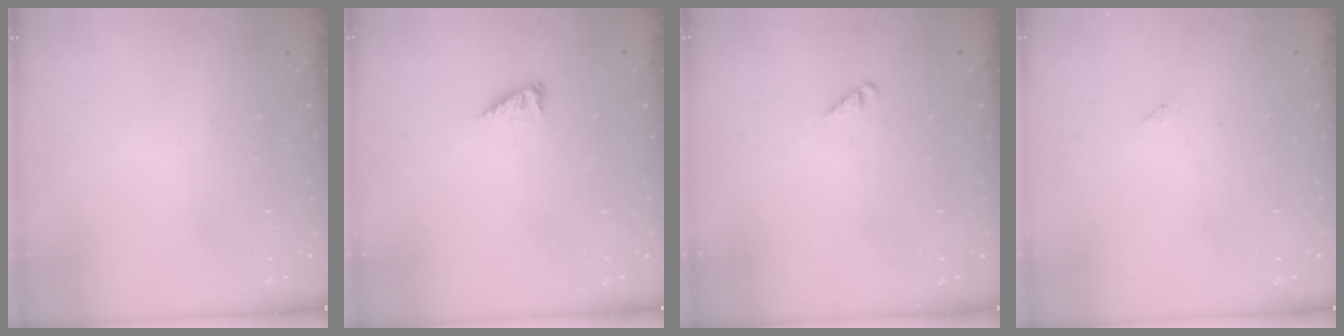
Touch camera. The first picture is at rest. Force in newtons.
{"total": 2.8, "press": 2.8, "slide": 0.4}
{"total": 1.4, "press": 1.4, "slide": 0.3}
{"total": 0.0}